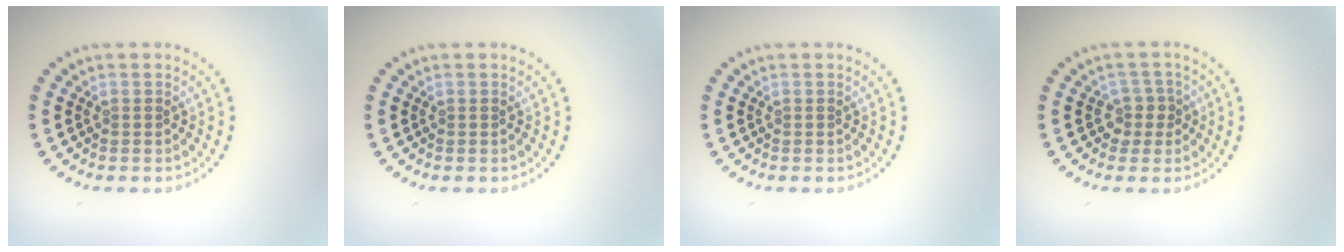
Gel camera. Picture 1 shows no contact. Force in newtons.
{"total": 0.0}
{"total": 0.0}
{"total": 1.7, "press": 1.4, "slide": 1.0}